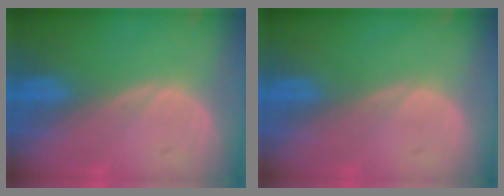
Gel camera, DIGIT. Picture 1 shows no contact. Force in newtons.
{"total": 0.0}